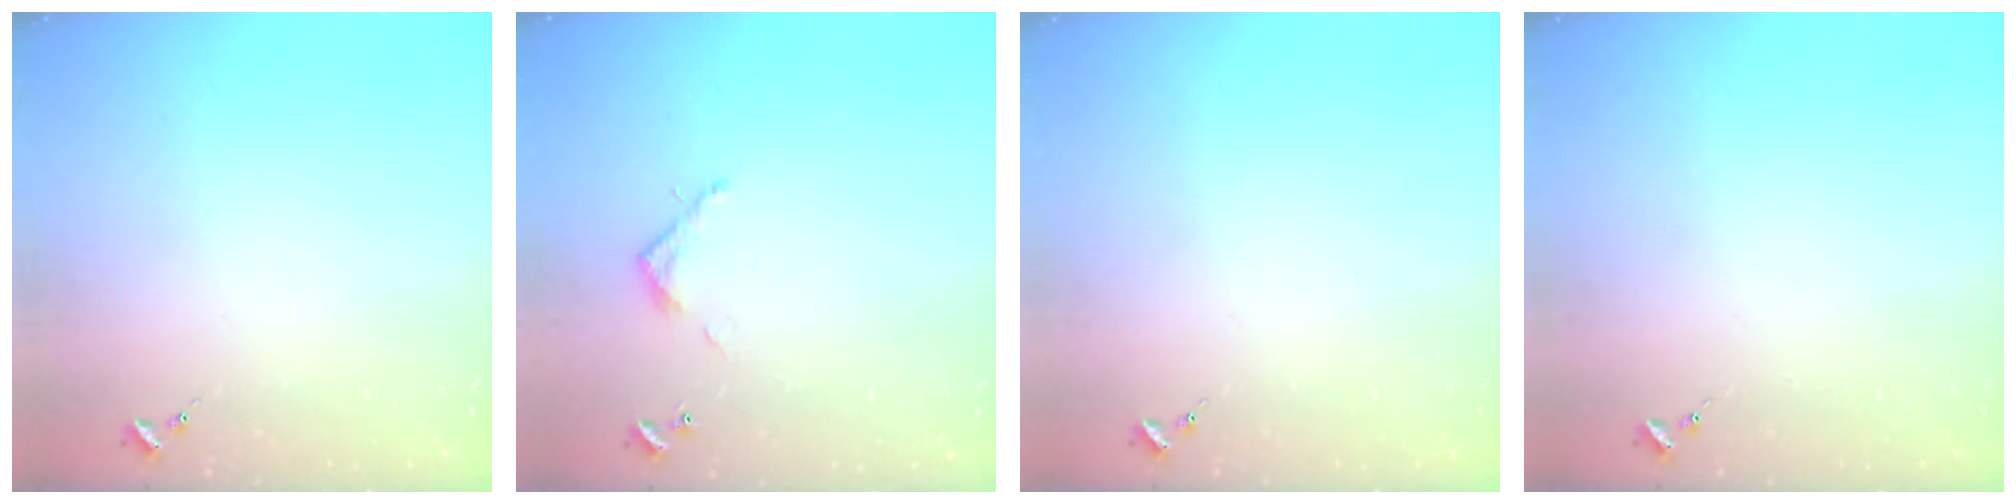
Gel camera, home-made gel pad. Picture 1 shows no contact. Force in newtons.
{"total": 3.2, "press": 3.2, "slide": 0.2}
{"total": 0.0}
{"total": 0.0}